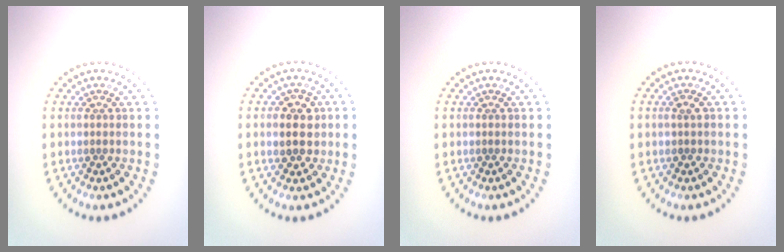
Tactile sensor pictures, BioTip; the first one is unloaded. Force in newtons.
{"total": 3.0, "press": 2.9, "slide": 0.6}
{"total": 0.0}
{"total": 0.8, "press": 0.8, "slide": 0.1}